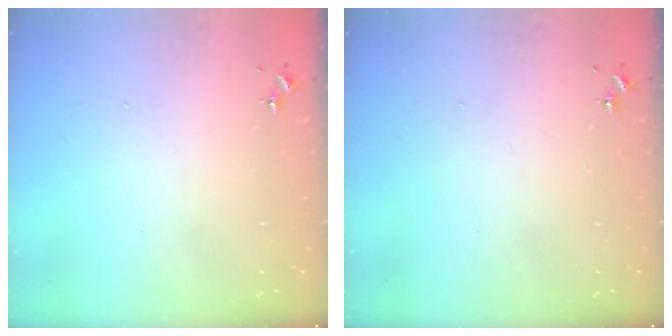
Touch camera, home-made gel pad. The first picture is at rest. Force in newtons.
{"total": 0.0}